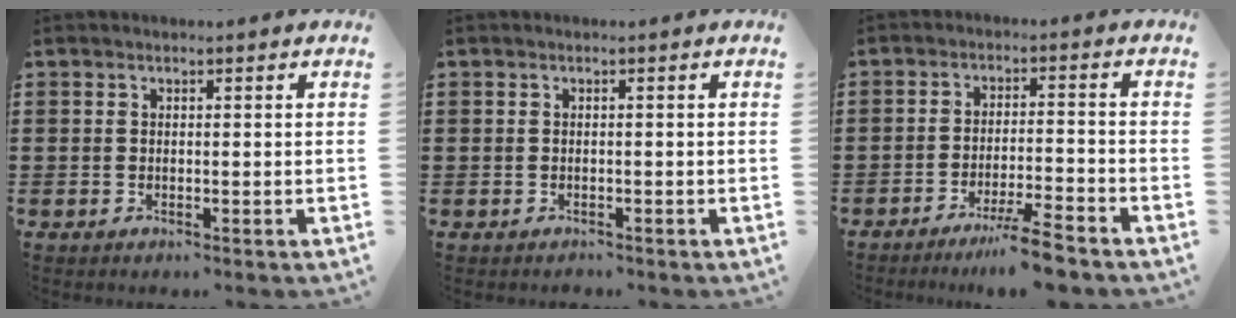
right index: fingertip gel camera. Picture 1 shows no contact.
{"total": 0.7, "force": [-0.5, 0.5, -0.1], "torque": [-0.001, 0.004, -0.013]}
{"total": 6.1, "force": [-4.9, -0.3, 3.5], "torque": [-0.062, -0.012, -0.090]}